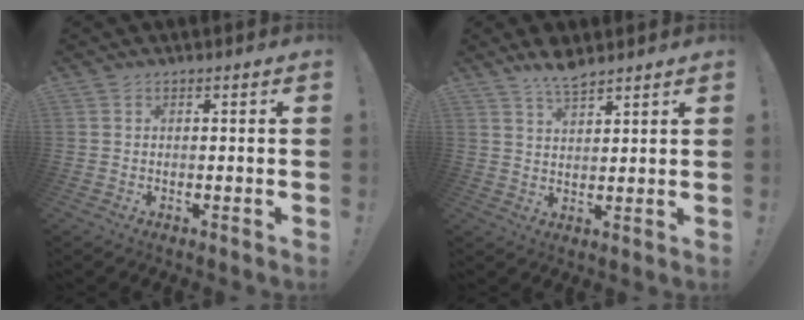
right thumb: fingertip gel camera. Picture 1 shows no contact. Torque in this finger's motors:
{"motor_torque": [0.05, 0.00, 0.58, 0.46, -0.01]}